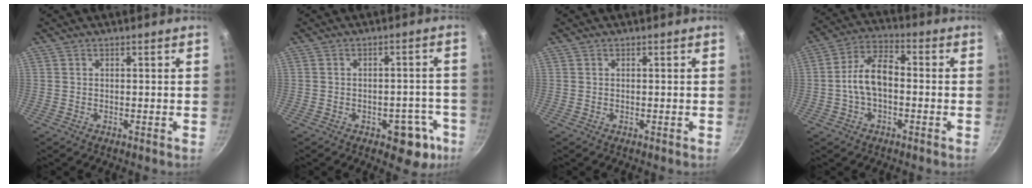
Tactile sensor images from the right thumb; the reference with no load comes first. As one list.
[{"total": 8.7, "force": [-4.1, 5.1, 5.8], "torque": [-0.016, 0.036, -0.039]}, {"total": 0.0}, {"total": 9.3, "force": [-1.1, 5.3, 7.6], "torque": [-0.126, 0.040, -0.031]}]